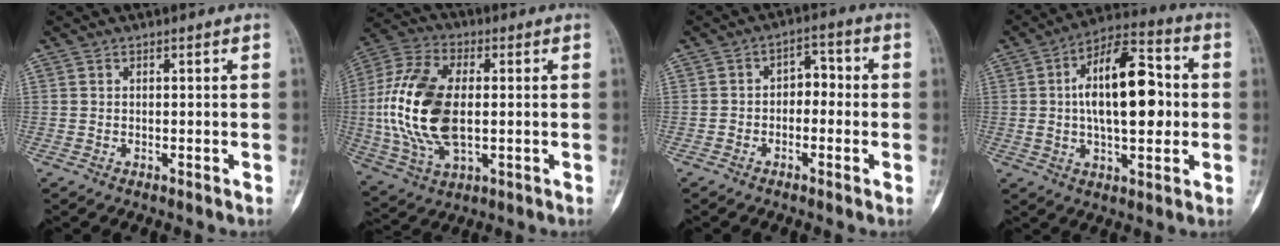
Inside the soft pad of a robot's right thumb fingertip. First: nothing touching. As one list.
[{"total": 18.8, "force": [0.0, 10.4, 15.6], "torque": [-0.334, 0.003, 0.003]}, {"total": 4.6, "force": [-0.7, 3.3, 3.2], "torque": [-0.021, 0.025, -0.023]}, {"total": 17.6, "force": [1.4, 8.2, 15.5], "torque": [-0.233, 0.020, 0.017]}]